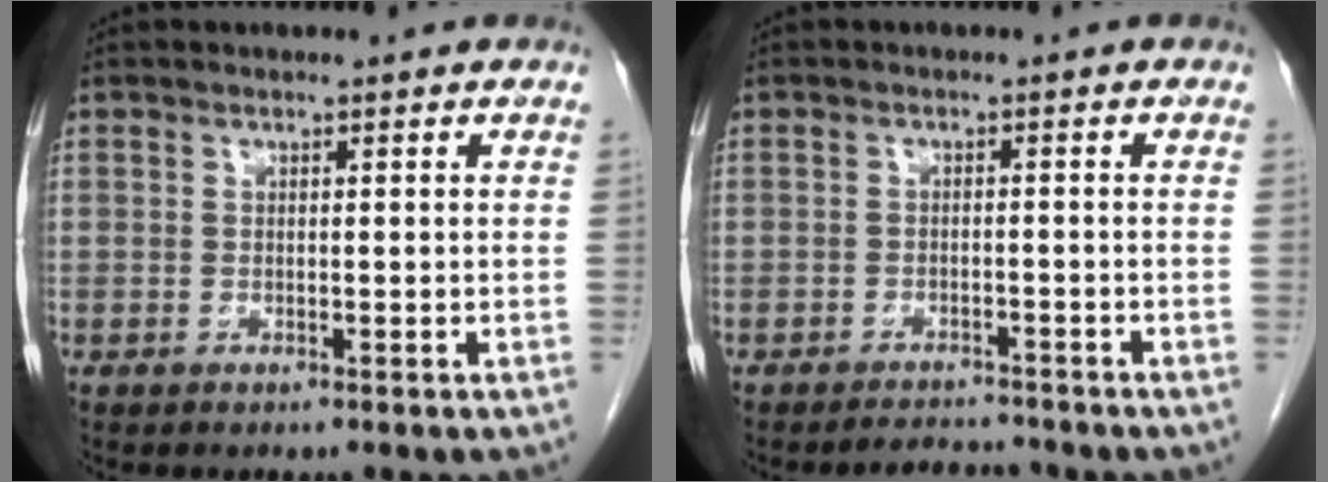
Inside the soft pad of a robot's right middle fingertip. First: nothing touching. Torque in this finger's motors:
{"motor_torque": [0.41, -0.37, 0.07, 0.04]}